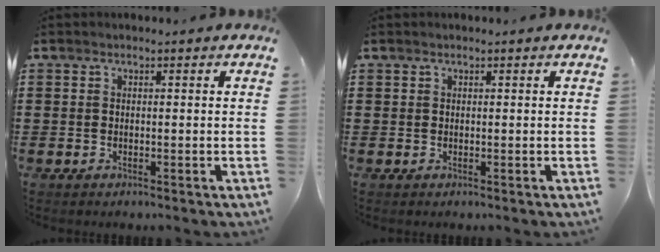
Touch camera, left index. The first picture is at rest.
{"total": 0.0}